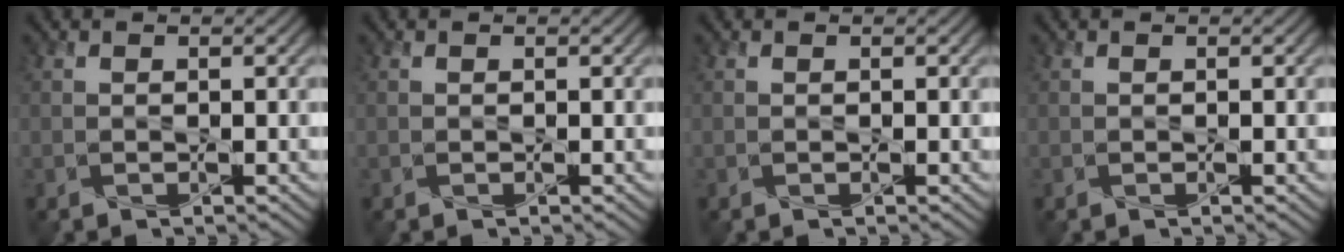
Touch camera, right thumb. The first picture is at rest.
{"total": 0.0}
{"total": 0.0}
{"total": 0.0}